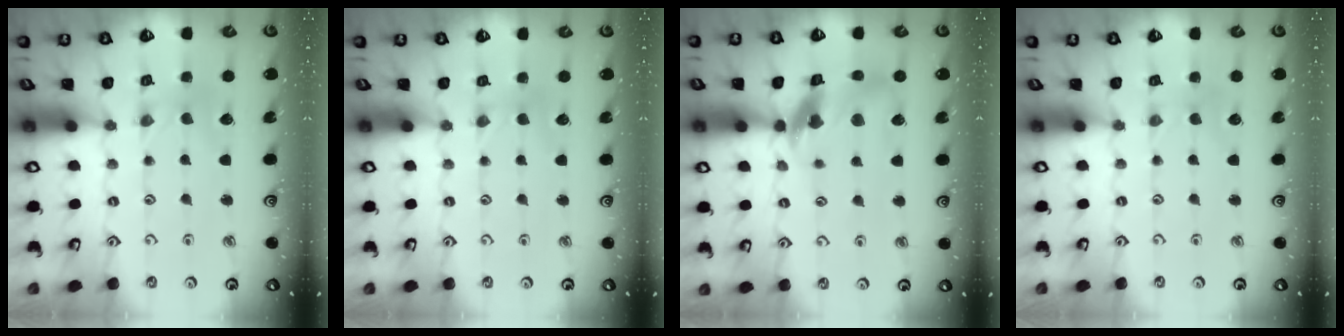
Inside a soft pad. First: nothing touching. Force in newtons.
{"total": 1.6, "press": 1.5, "slide": 0.3}
{"total": 14.1, "press": 14.1, "slide": 1.6}
{"total": 0.5, "press": 0.5, "slide": 0.1}